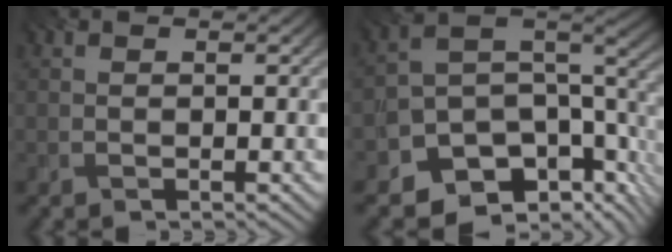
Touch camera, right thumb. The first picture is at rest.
{"total": 12.6, "force": [-5.9, 8.2, 7.4], "torque": [-0.153, -0.030, -0.088]}